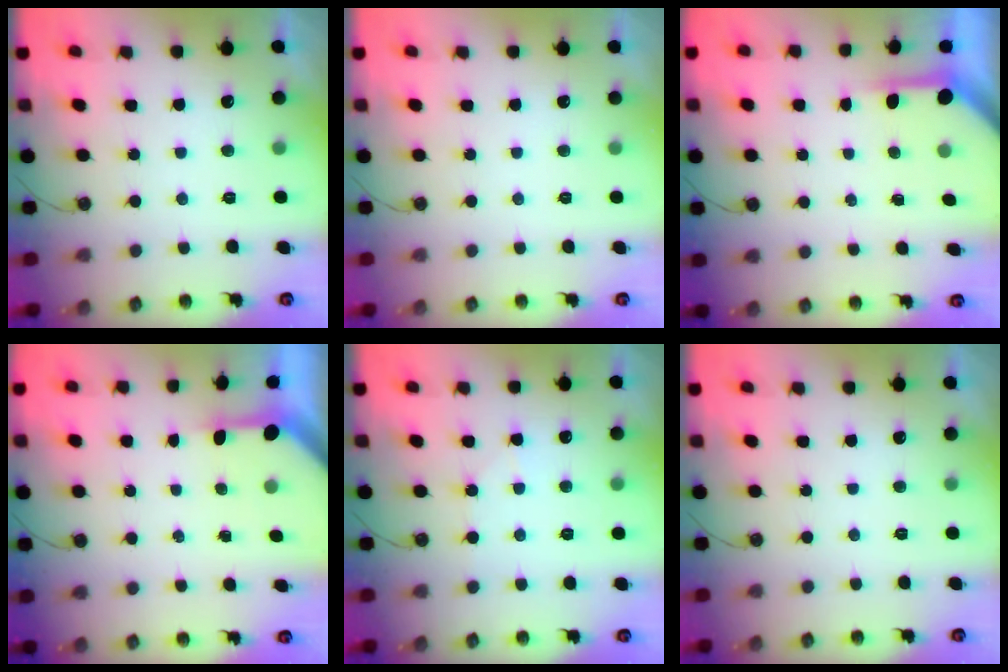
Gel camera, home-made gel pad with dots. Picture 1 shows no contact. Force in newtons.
{"total": 0.0}
{"total": 3.8, "press": 3.8, "slide": 0.3}
{"total": 3.0, "press": 3.0, "slide": 0.2}
{"total": 3.1, "press": 3.1, "slide": 0.5}
{"total": 0.0}